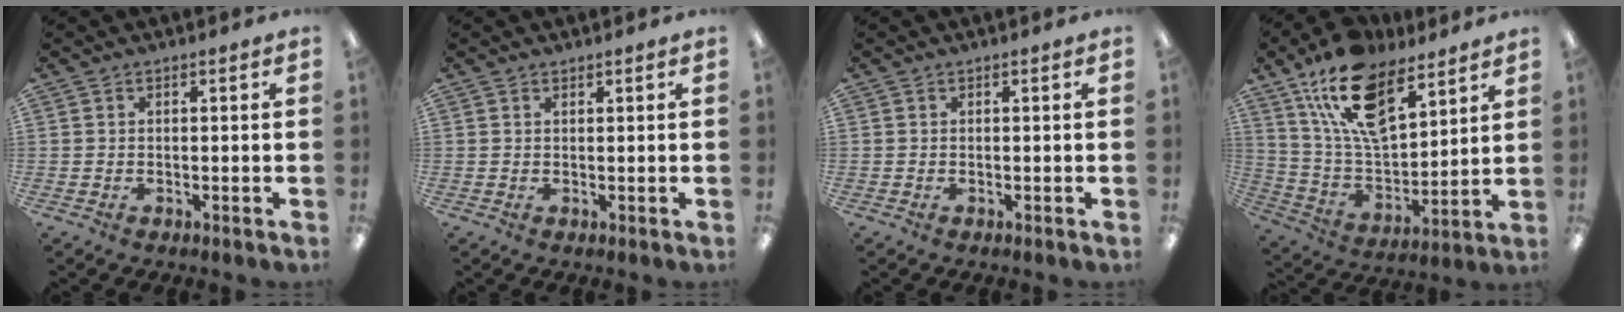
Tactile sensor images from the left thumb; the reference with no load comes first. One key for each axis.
{"total": 0.5, "fx": 0.5, "fy": 0.2, "fz": 0.2, "tx": -0.006, "ty": 0.001, "tz": 0.008}
{"total": 0.0}
{"total": 18.9, "fx": 12.3, "fy": 8.9, "fz": 11.4, "tx": -0.216, "ty": -0.053, "tz": 0.222}